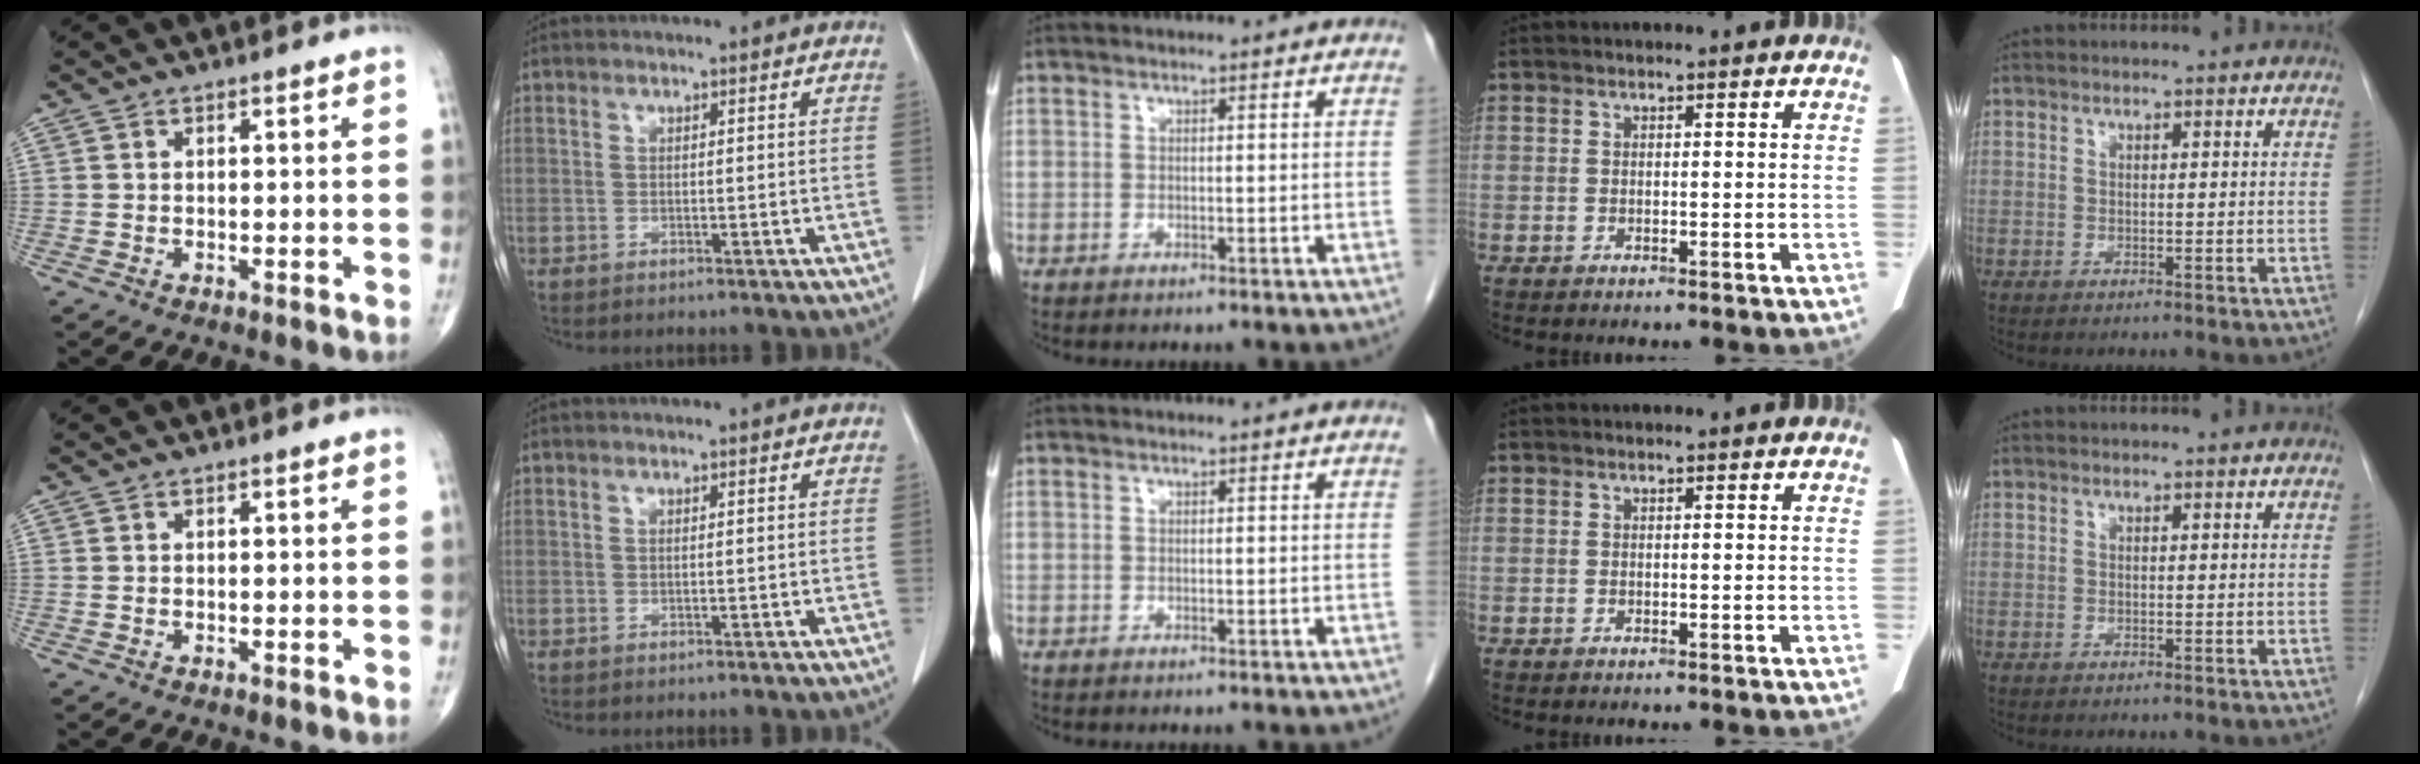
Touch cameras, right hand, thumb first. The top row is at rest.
{}